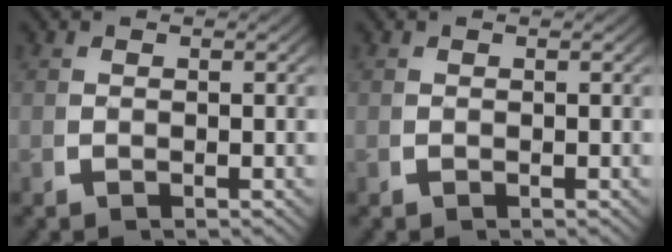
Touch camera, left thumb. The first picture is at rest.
{"total": 0.0}